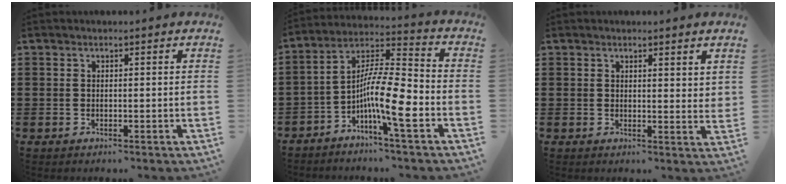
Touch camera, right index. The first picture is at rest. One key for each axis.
{"total": 10.6, "fx": -4.1, "fy": 1.9, "fz": 9.6, "tx": -0.190, "ty": -0.012, "tz": -0.077}
{"total": 1.7, "fx": 1.5, "fy": 0.5, "fz": 0.6, "tx": -0.014, "ty": 0.004, "tz": 0.029}